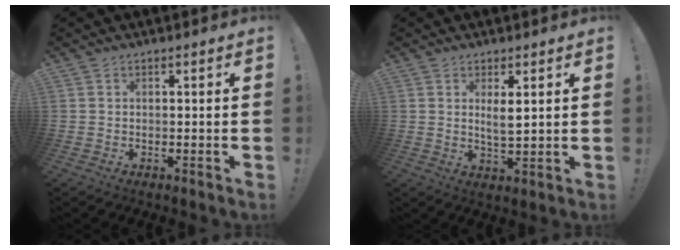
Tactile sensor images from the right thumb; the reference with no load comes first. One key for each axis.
{"total": 4.5, "fx": 1.8, "fy": 1.3, "fz": 4.0, "tx": -0.064, "ty": -0.013, "tz": 0.028}